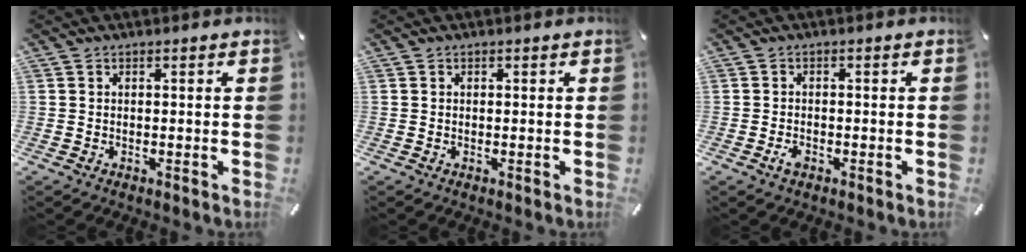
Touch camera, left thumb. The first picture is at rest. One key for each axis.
{"total": 0.0}
{"total": 1.9, "fx": -1.0, "fy": 1.2, "fz": 1.2, "tx": -0.028, "ty": 0.002, "tz": -0.020}